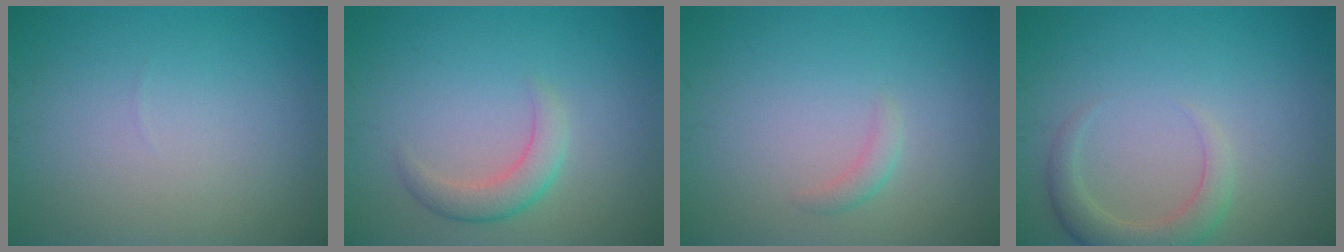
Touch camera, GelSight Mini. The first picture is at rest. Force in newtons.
{"total": 2.6, "press": 2.6, "slide": 0.0}
{"total": 1.1, "press": 1.1, "slide": 0.1}
{"total": 3.1, "press": 3.1, "slide": 0.4}